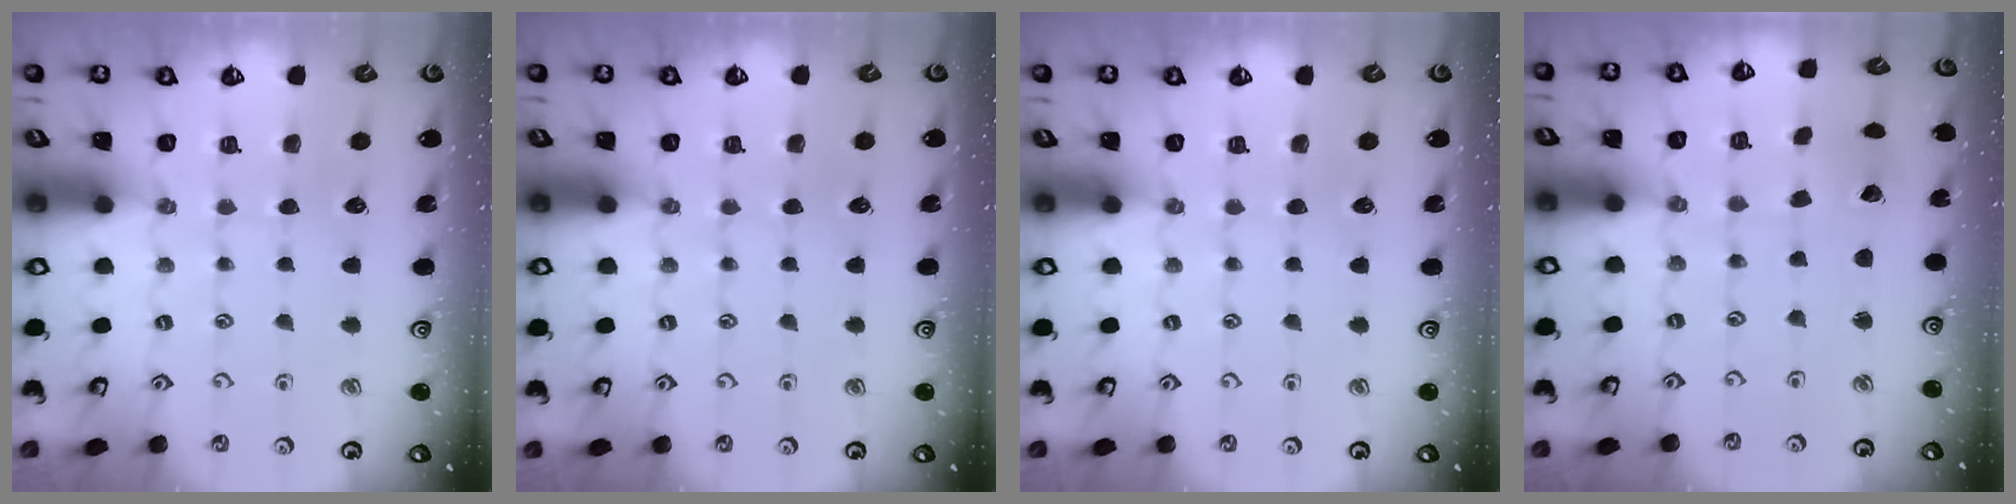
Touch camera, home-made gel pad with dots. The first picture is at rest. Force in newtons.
{"total": 0.0}
{"total": 0.0}
{"total": 2.7, "press": 2.7, "slide": 0.0}